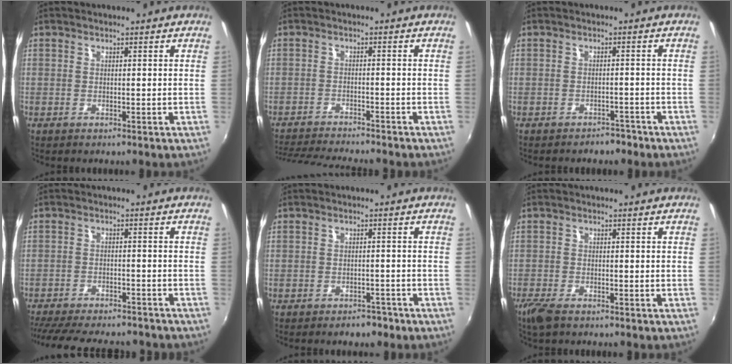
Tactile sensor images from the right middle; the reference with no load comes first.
{"total": 10.8, "force": [-10.0, 0.5, 4.1], "torque": [-0.101, -0.018, -0.160]}
{"total": 3.2, "force": [-2.8, 1.4, 0.7], "torque": [-0.014, 0.001, -0.031]}
{"total": 17.7, "force": [-15.3, 4.5, 7.7], "torque": [-0.163, -0.023, -0.217]}
{"total": 3.9, "force": [-3.1, 1.9, 1.4], "torque": [-0.026, 0.002, -0.034]}
{"total": 4.1, "force": [-3.1, 1.2, 2.4], "torque": [-0.063, -0.014, -0.062]}